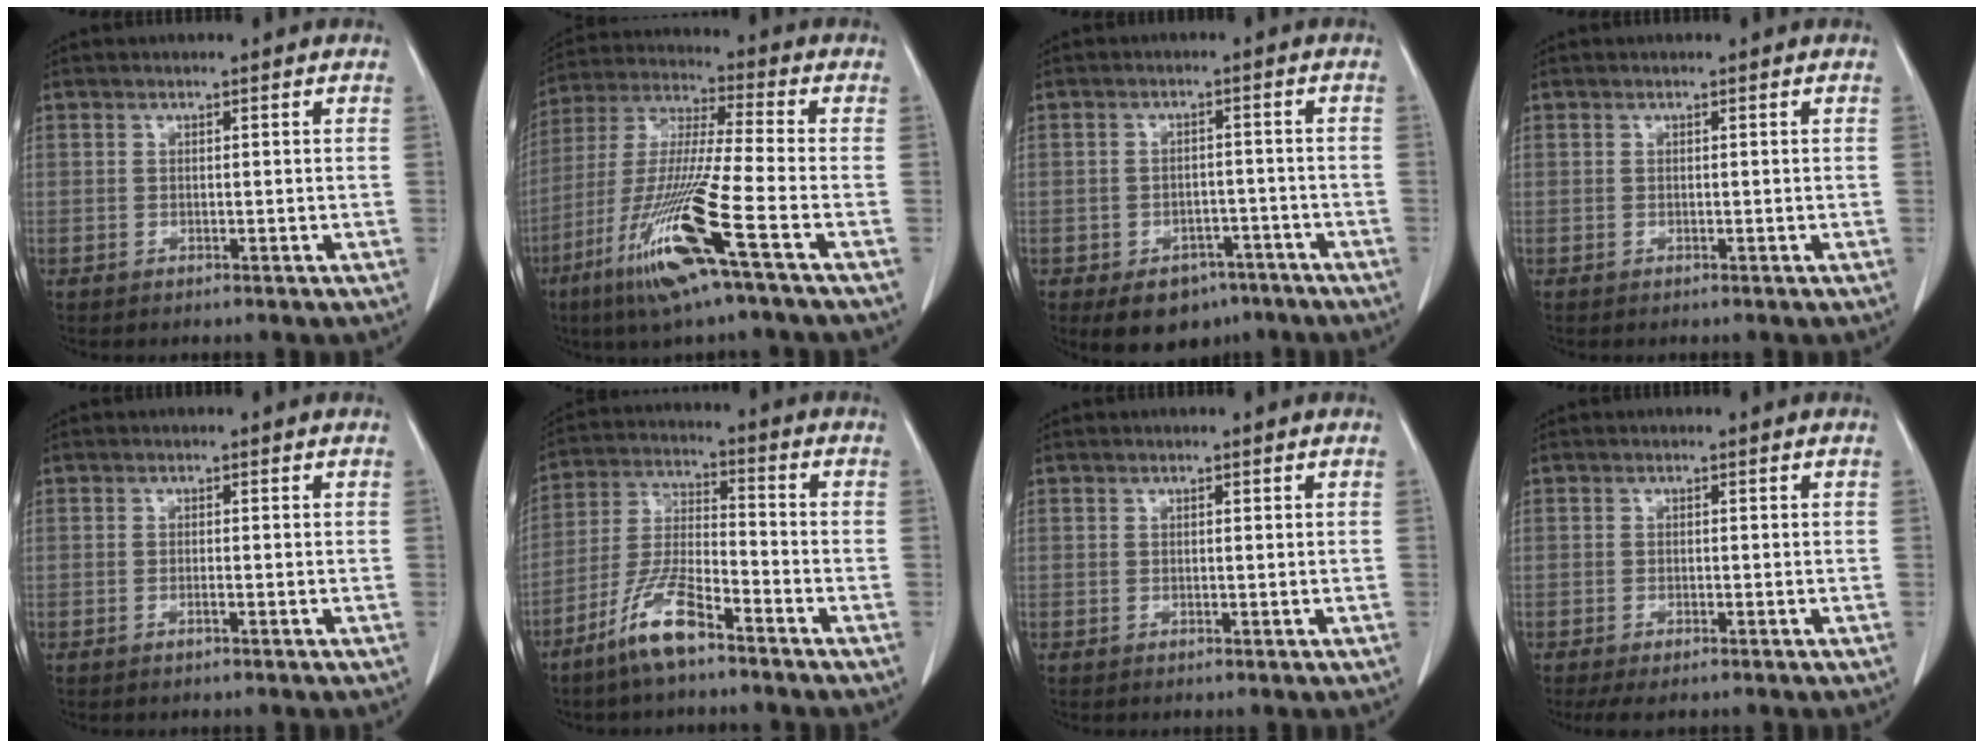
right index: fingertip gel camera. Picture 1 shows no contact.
{"total": 16.1, "force": [-7.7, -0.7, 14.1], "torque": [-0.301, -0.035, -0.151]}
{"total": 7.6, "force": [-5.0, 4.8, 3.0], "torque": [-0.035, 0.009, -0.064]}
{"total": 0.0}
{"total": 0.6, "force": [-0.4, -0.1, 0.5], "torque": [-0.011, 0.000, -0.006]}
{"total": 9.4, "force": [-6.4, 1.5, 6.7], "torque": [-0.143, -0.013, -0.129]}
{"total": 0.0}
{"total": 3.1, "force": [-2.3, 0.8, 1.9], "torque": [-0.029, -0.009, -0.031]}